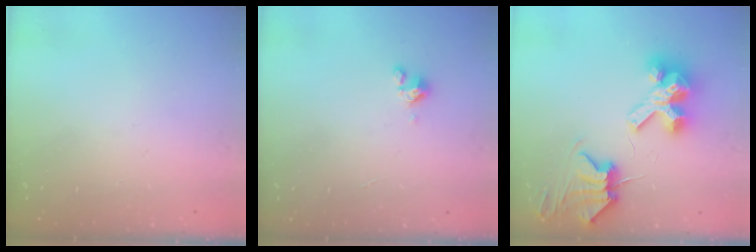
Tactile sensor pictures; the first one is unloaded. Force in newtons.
{"total": 1.8, "press": 1.7, "slide": 0.4}
{"total": 9.1, "press": 9.0, "slide": 1.3}